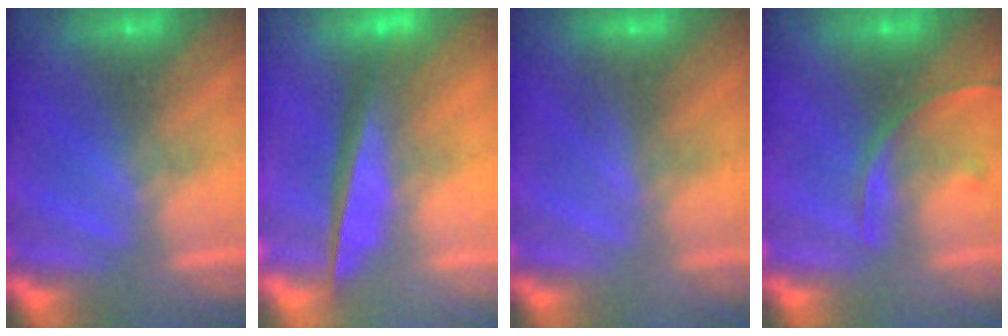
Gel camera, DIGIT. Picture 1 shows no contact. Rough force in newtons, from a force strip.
{"total": 7.5}
{"total": 3.1}
{"total": 2.5}